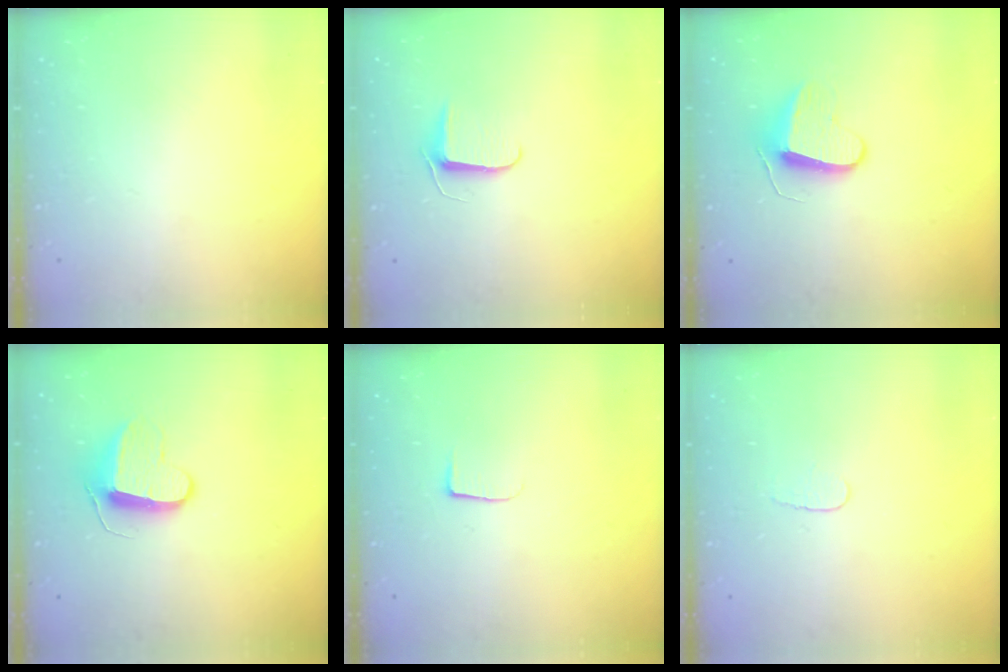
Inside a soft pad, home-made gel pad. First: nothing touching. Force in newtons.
{"total": 6.4, "press": 6.3, "slide": 0.8}
{"total": 9.5, "press": 9.5, "slide": 0.4}
{"total": 10.1, "press": 10.1, "slide": 0.4}
{"total": 5.0, "press": 4.9, "slide": 0.6}
{"total": 3.6, "press": 3.5, "slide": 0.4}